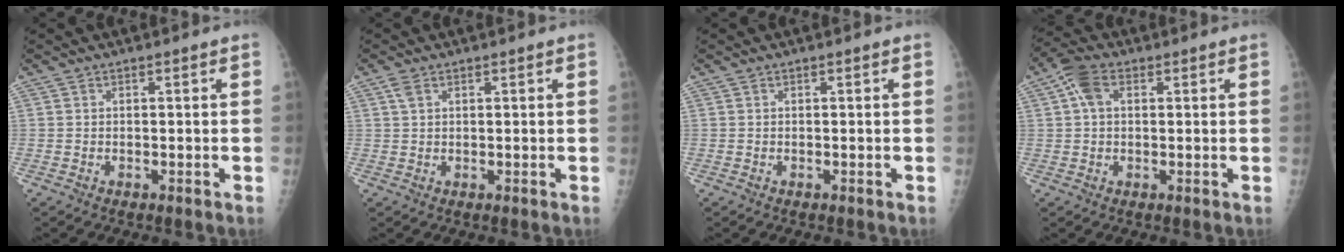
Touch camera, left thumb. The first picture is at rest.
{"total": 1.7, "force": [0.8, 1.0, 1.2], "torque": [-0.026, 0.005, 0.020]}
{"total": 0.0}
{"total": 5.4, "force": [1.5, 3.5, 3.8], "torque": [-0.070, 0.013, 0.023]}